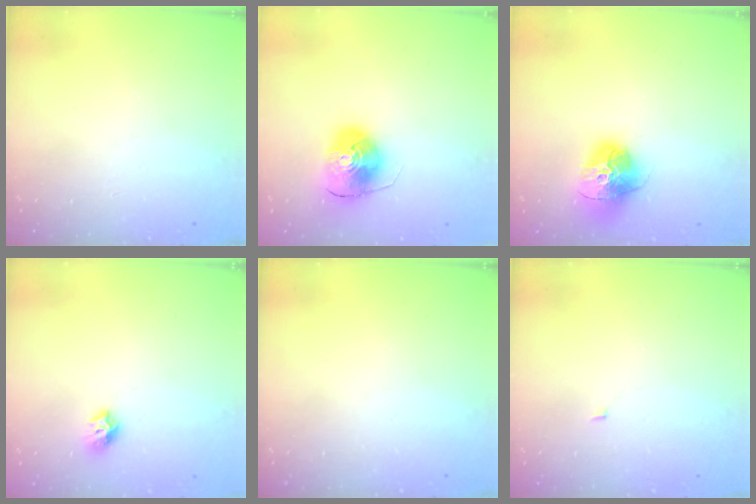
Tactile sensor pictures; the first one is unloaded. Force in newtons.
{"total": 9.2, "press": 9.0, "slide": 1.5}
{"total": 16.0, "press": 16.0, "slide": 1.5}
{"total": 8.2, "press": 8.1, "slide": 1.0}
{"total": 0.0}
{"total": 1.4, "press": 1.3, "slide": 0.1}